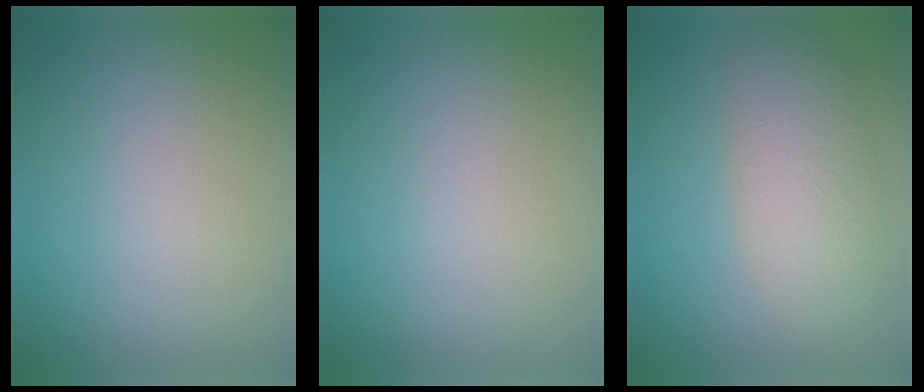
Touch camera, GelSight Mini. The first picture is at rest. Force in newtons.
{"total": 0.0}
{"total": 5.1, "press": 5.1, "slide": 0.3}